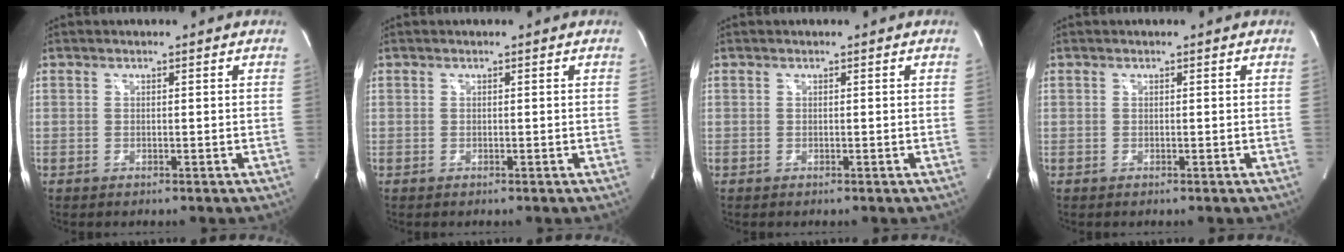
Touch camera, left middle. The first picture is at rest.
{"total": 0.0}
{"total": 0.0}
{"total": 0.0}